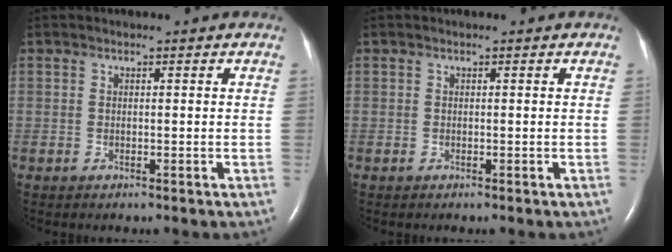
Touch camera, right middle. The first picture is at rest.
{"total": 0.0}